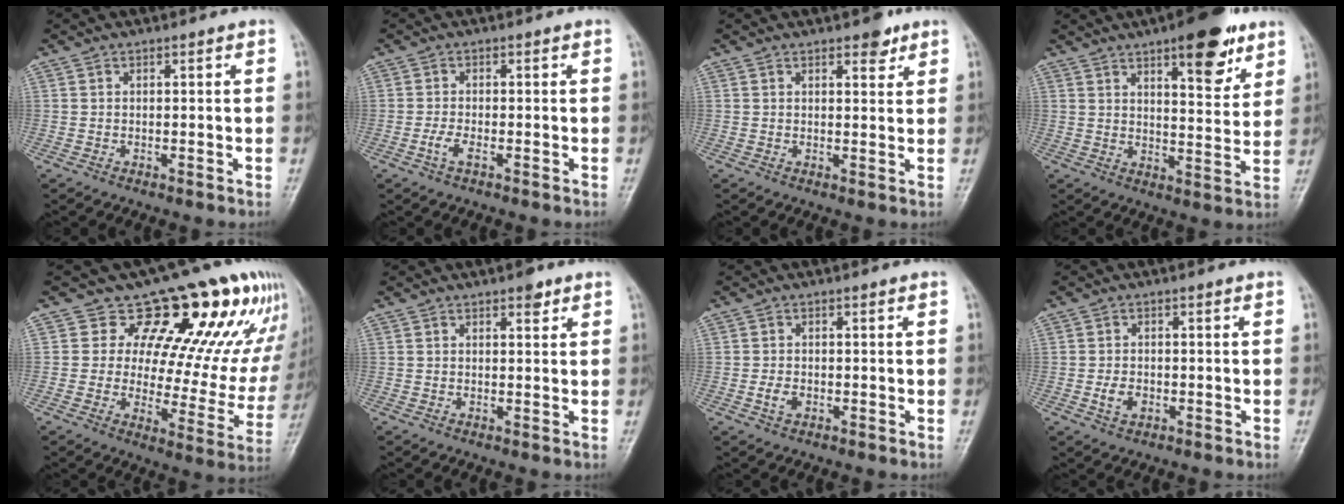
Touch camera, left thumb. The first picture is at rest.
{"total": 2.3, "force": [-1.1, 0.9, 1.9], "torque": [-0.044, 0.004, -0.024]}
{"total": 3.3, "force": [2.2, 1.5, 1.9], "torque": [-0.011, -0.010, 0.029]}
{"total": 13.1, "force": [7.8, 4.5, 9.5], "torque": [-0.099, -0.039, 0.107]}
{"total": 19.4, "force": [12.3, 9.8, 11.5], "torque": [-0.078, -0.066, 0.147]}
{"total": 2.2, "force": [1.4, 1.1, 1.4], "torque": [-0.010, -0.005, 0.017]}
{"total": 2.3, "force": [-0.8, 1.6, 1.5], "torque": [-0.027, 0.002, -0.014]}
{"total": 3.1, "force": [-0.9, 2.2, 2.0], "torque": [-0.032, 0.003, -0.015]}